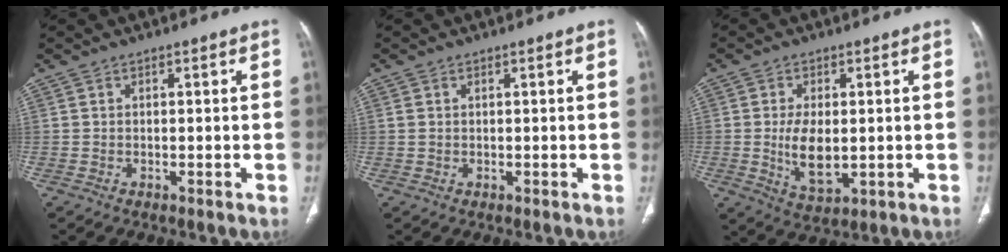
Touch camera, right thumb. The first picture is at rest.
{"total": 0.8, "force": [0.3, 0.5, 0.5], "torque": [-0.013, 0.007, 0.010]}
{"total": 8.0, "force": [-0.3, 4.3, 6.8], "torque": [-0.118, -0.013, 0.007]}